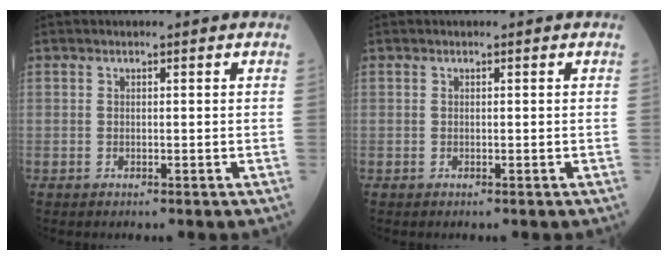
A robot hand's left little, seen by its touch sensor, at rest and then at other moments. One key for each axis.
{"total": 0.0}